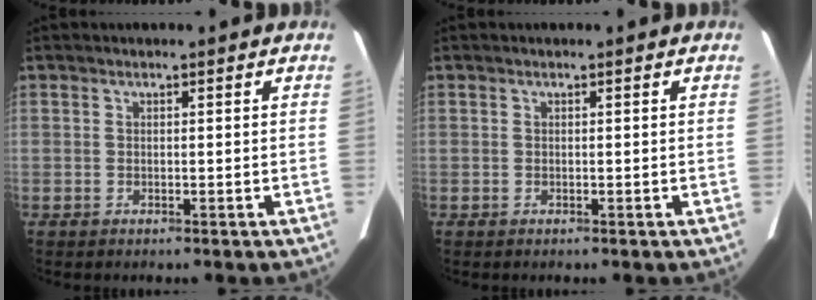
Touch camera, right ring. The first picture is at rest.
{"total": 0.0}